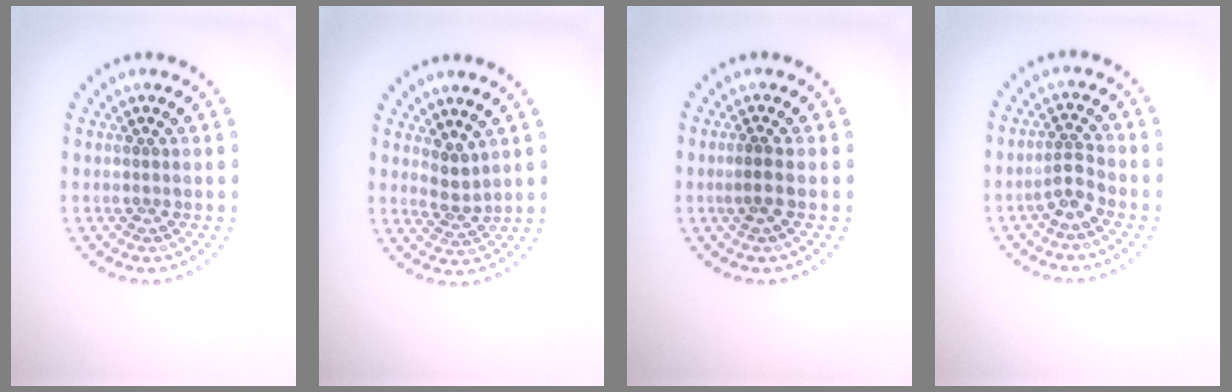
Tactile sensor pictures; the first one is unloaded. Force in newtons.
{"total": 1.9, "press": 1.4, "slide": 1.2}
{"total": 1.3, "press": 1.1, "slide": 0.6}
{"total": 1.9, "press": 1.4, "slide": 1.3}